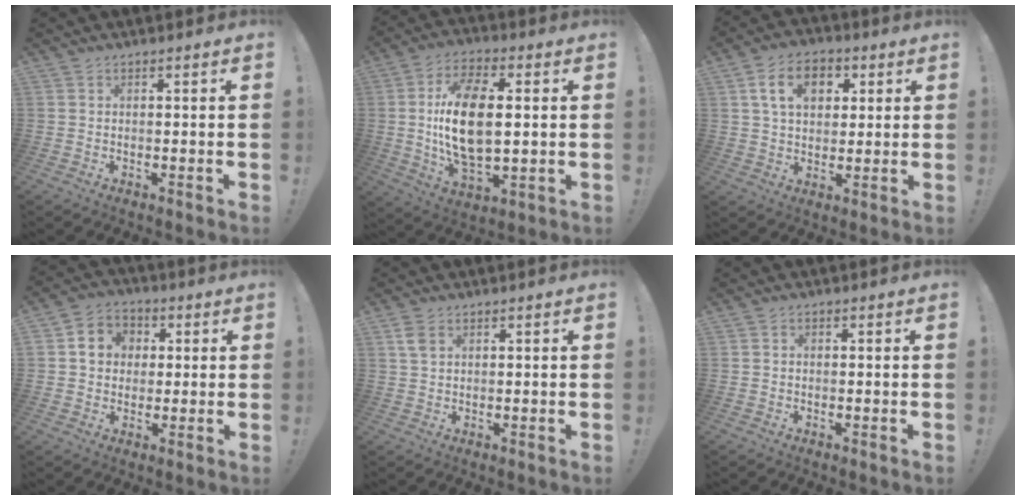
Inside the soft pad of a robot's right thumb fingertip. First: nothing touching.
{"total": 17.3, "force": [1.8, 9.3, 14.5], "torque": [-0.277, -0.004, 0.024]}
{"total": 11.2, "force": [3.8, 7.8, 7.1], "torque": [-0.116, 0.010, 0.072]}
{"total": 7.9, "force": [0.9, 7.3, 2.9], "torque": [-0.043, 0.011, 0.023]}
{"total": 3.5, "force": [1.7, 2.1, 2.2], "torque": [-0.033, -0.002, 0.030]}
{"total": 0.7, "force": [-0.5, 0.5, 0.0], "torque": [0.002, 0.001, -0.009]}